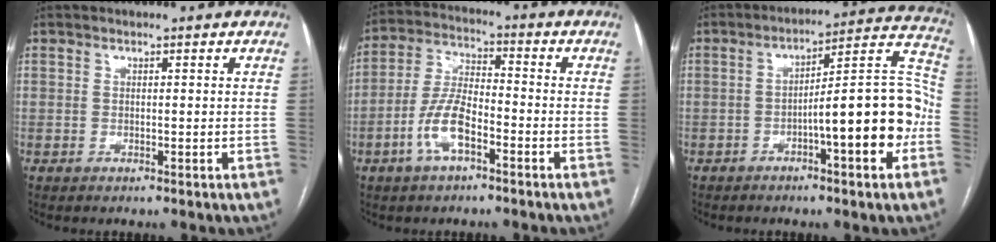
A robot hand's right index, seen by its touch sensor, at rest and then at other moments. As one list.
[{"total": 8.3, "force": [-3.6, 3.1, 6.8], "torque": [-0.149, 0.009, -0.072]}, {"total": 15.0, "force": [-4.2, 1.9, 14.3], "torque": [-0.196, 0.031, -0.060]}]